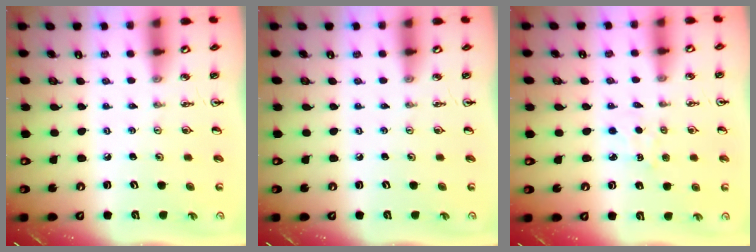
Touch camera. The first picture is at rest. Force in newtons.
{"total": 0.0}
{"total": 3.5, "press": 3.5, "slide": 0.4}